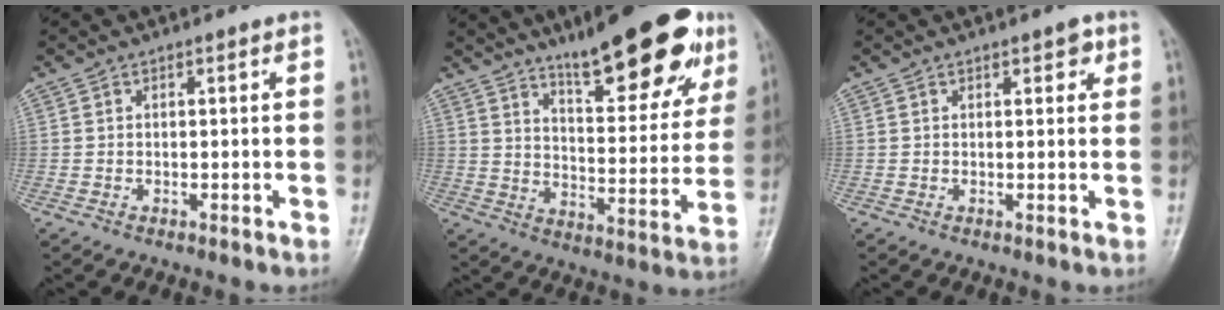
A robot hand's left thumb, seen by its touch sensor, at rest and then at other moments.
{"total": 20.0, "force": [13.2, 5.5, 14.0], "torque": [-0.157, -0.059, 0.200]}
{"total": 2.4, "force": [1.2, 1.3, 1.7], "torque": [-0.004, -0.001, 0.012]}